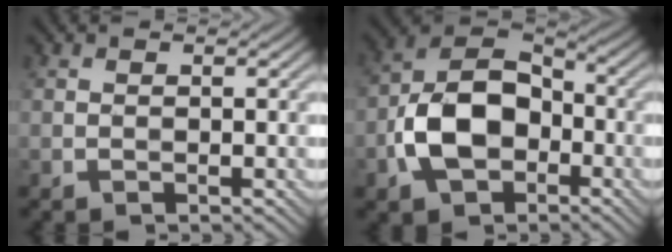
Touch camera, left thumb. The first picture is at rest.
{"total": 10.9, "force": [-3.3, 7.2, 7.5], "torque": [-0.158, 0.000, -0.076]}